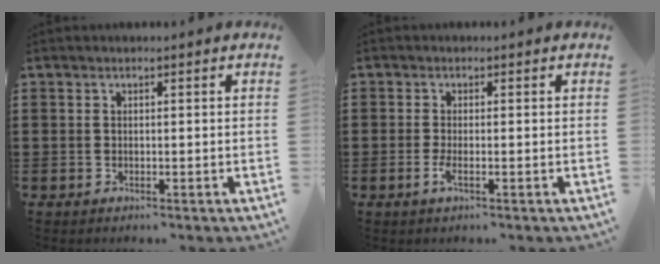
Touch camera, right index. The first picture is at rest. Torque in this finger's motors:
{"motor_torque": [0.02, -0.01, 0.08, 0.03]}